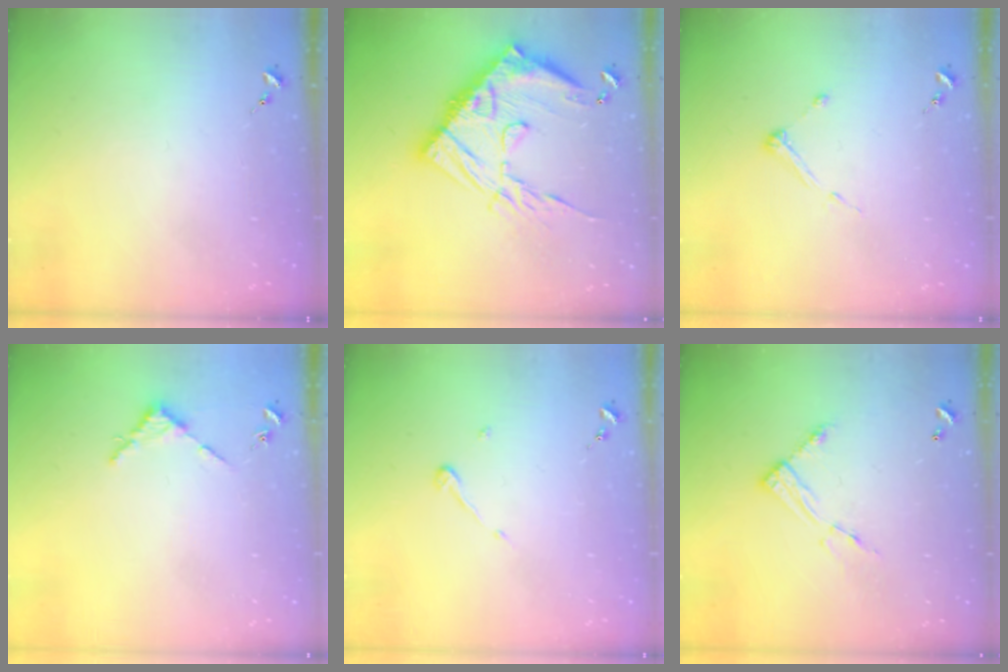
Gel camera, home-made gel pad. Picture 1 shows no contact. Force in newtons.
{"total": 22.5, "press": 22.4, "slide": 2.1}
{"total": 4.4, "press": 4.3, "slide": 0.5}
{"total": 2.7, "press": 2.7, "slide": 0.3}
{"total": 3.7, "press": 3.7, "slide": 0.3}
{"total": 8.7, "press": 8.7, "slide": 0.4}